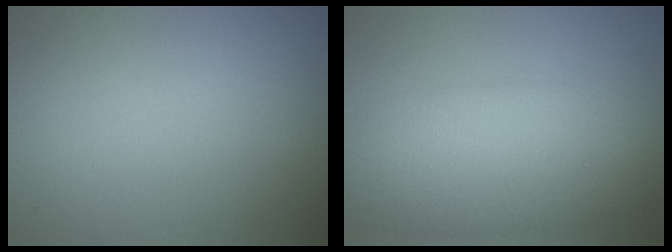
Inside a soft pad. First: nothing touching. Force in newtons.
{"total": 8.3, "press": 8.3, "slide": 0.0}